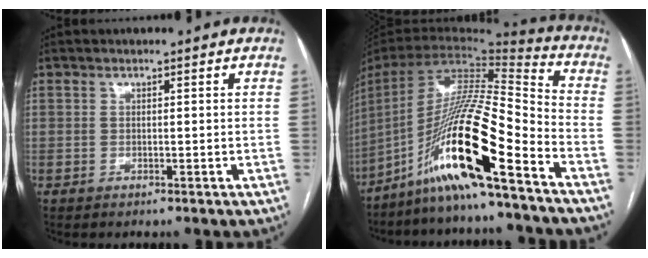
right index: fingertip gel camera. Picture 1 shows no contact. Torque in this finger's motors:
{"motor_torque": [1.63, -0.51, 1.05, 0.21]}